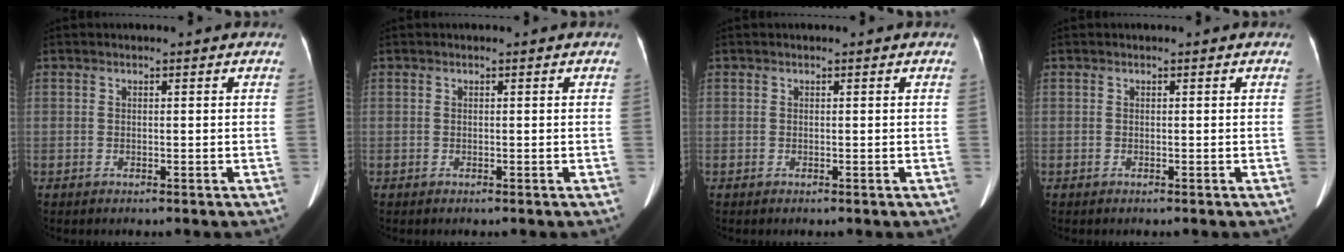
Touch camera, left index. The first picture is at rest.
{"total": 0.0}
{"total": 0.0}
{"total": 0.0}